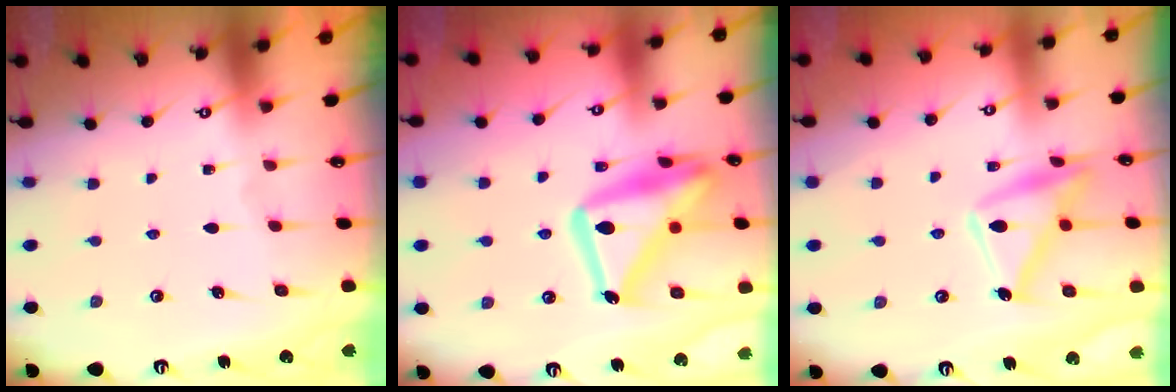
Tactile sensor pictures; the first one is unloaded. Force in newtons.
{"total": 21.1, "press": 21.0, "slide": 1.6}
{"total": 15.2, "press": 15.1, "slide": 1.1}